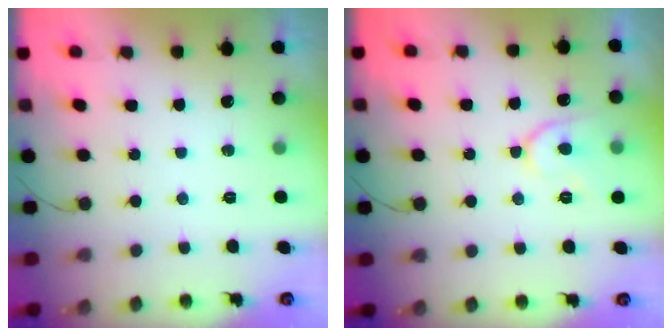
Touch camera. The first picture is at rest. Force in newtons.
{"total": 9.2, "press": 9.2, "slide": 1.2}